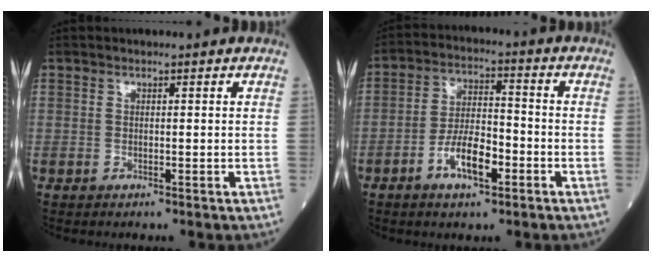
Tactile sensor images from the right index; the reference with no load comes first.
{"total": 7.9, "force": [-3.7, 2.7, 6.4], "torque": [-0.125, 0.007, -0.066]}